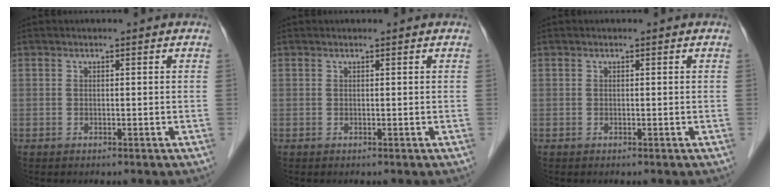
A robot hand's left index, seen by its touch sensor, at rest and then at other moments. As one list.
[{"total": 0.0}, {"total": 0.0}]